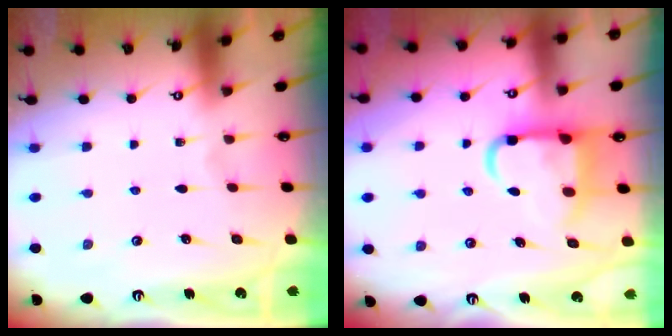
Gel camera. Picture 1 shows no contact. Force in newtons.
{"total": 10.7, "press": 10.6, "slide": 1.6}